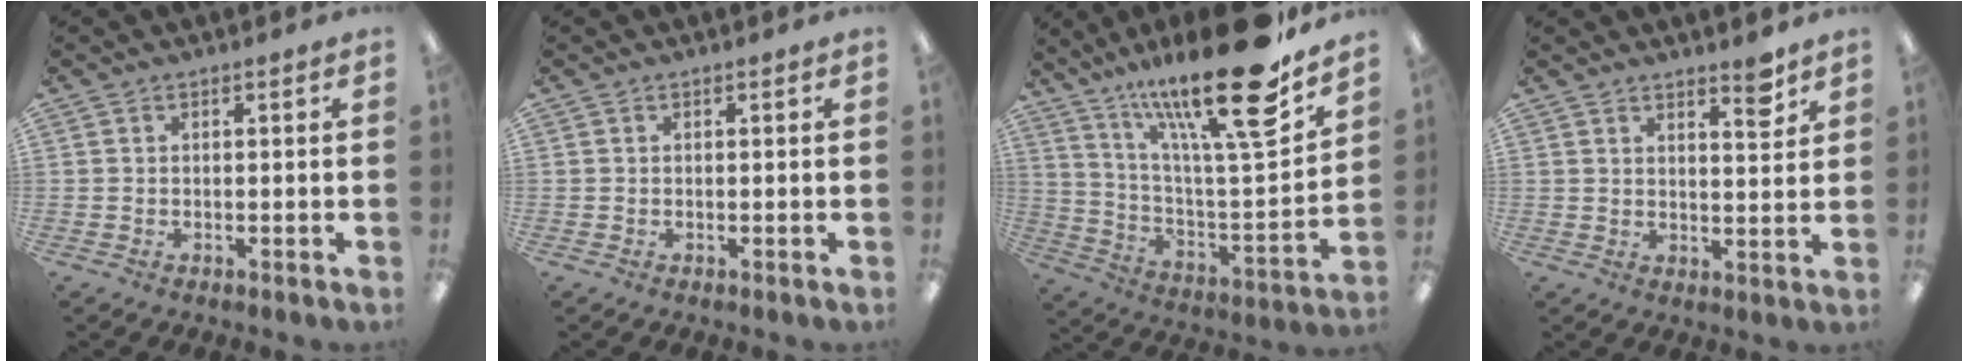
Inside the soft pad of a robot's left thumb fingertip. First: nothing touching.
{"total": 0.0}
{"total": 25.8, "force": [18.6, 4.8, 17.1], "torque": [-0.287, -0.121, 0.298]}
{"total": 4.9, "force": [4.0, 1.0, 2.7], "torque": [-0.022, -0.032, 0.061]}